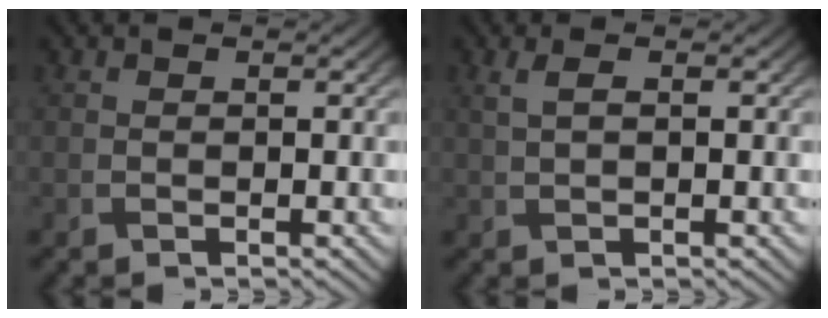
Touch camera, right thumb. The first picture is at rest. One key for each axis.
{"total": 1.8, "fx": 0.5, "fy": 0.5, "fz": 1.6, "tx": -0.045, "ty": 0.004, "tz": 0.014}